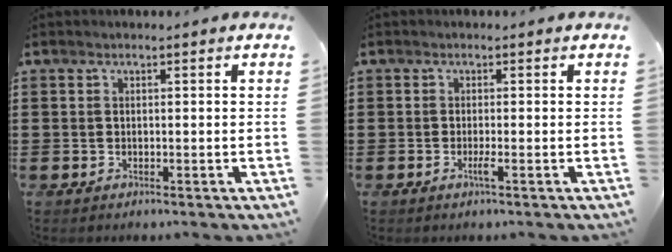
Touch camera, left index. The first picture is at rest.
{"total": 1.6, "force": [-0.6, -0.1, 1.4], "torque": [-0.032, -0.008, -0.013]}